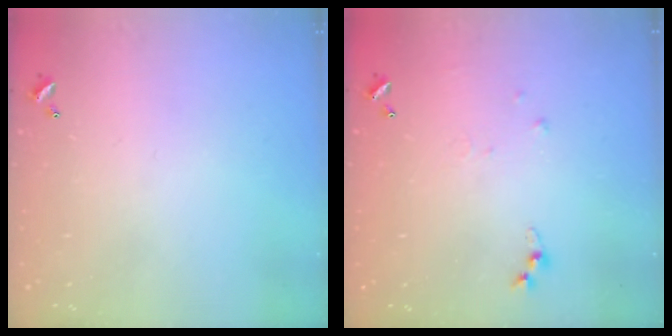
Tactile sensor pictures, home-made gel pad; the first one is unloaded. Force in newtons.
{"total": 3.6, "press": 3.6, "slide": 0.5}